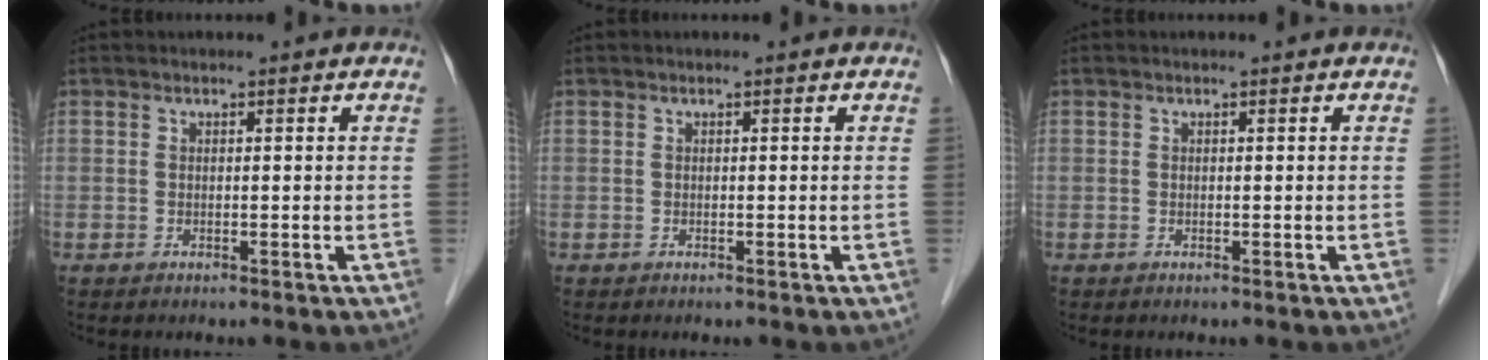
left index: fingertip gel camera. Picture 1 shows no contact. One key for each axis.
{"total": 0.0}
{"total": 0.0}